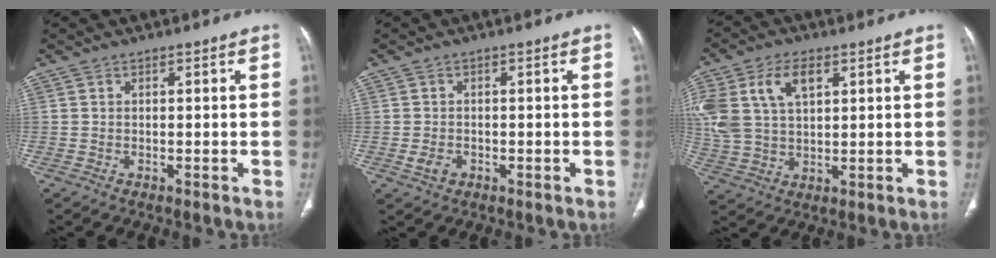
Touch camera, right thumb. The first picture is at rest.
{"total": 2.3, "force": [-0.7, 1.8, 1.3], "torque": [-0.023, 0.003, -0.008]}
{"total": 13.6, "force": [4.9, 8.2, 9.7], "torque": [-0.215, 0.002, 0.102]}